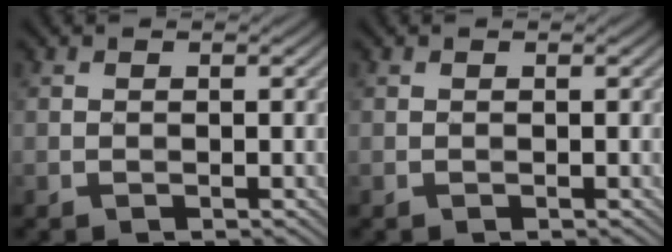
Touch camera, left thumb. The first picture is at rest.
{"total": 0.0}